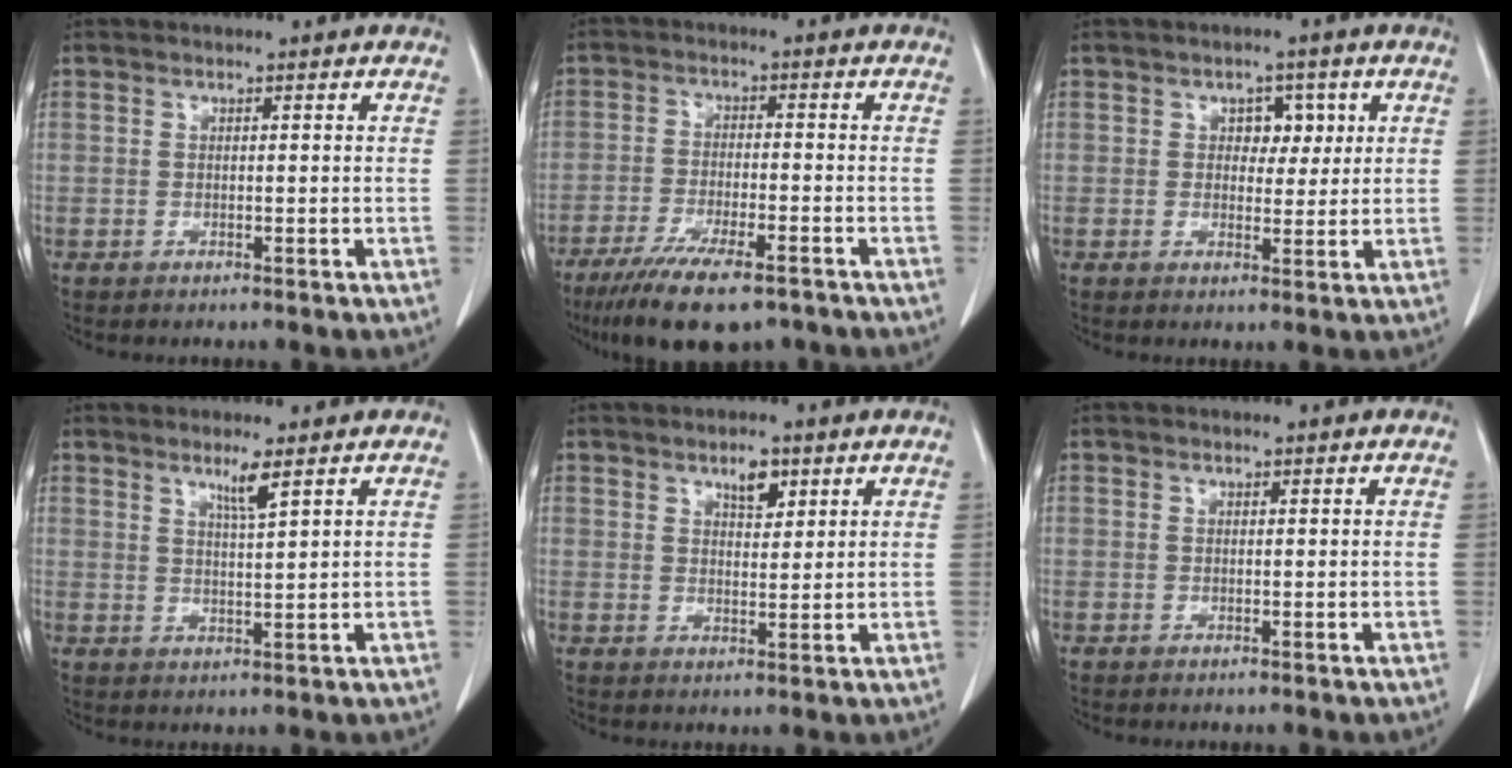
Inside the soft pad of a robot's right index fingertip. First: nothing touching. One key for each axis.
{"total": 12.2, "fx": -8.9, "fy": 2.8, "fz": 7.8, "tx": -0.128, "ty": -0.025, "tz": -0.143}
{"total": 3.7, "fx": 1.1, "fy": 2.6, "fz": 2.4, "tx": -0.024, "ty": 0.008, "tz": 0.016}
{"total": 3.1, "fx": 1.9, "fy": -0.7, "fz": 2.3, "tx": -0.045, "ty": -0.009, "tz": 0.038}
{"total": 3.4, "fx": 2.1, "fy": 1.4, "fz": 2.3, "tx": -0.037, "ty": -0.001, "tz": 0.036}
{"total": 0.0}